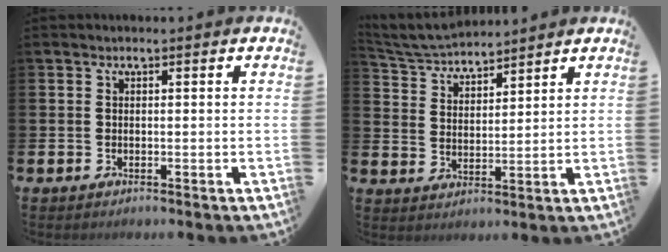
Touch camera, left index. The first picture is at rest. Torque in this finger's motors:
{"motor_torque": [0.18, -0.40, 0.06, 0.05]}